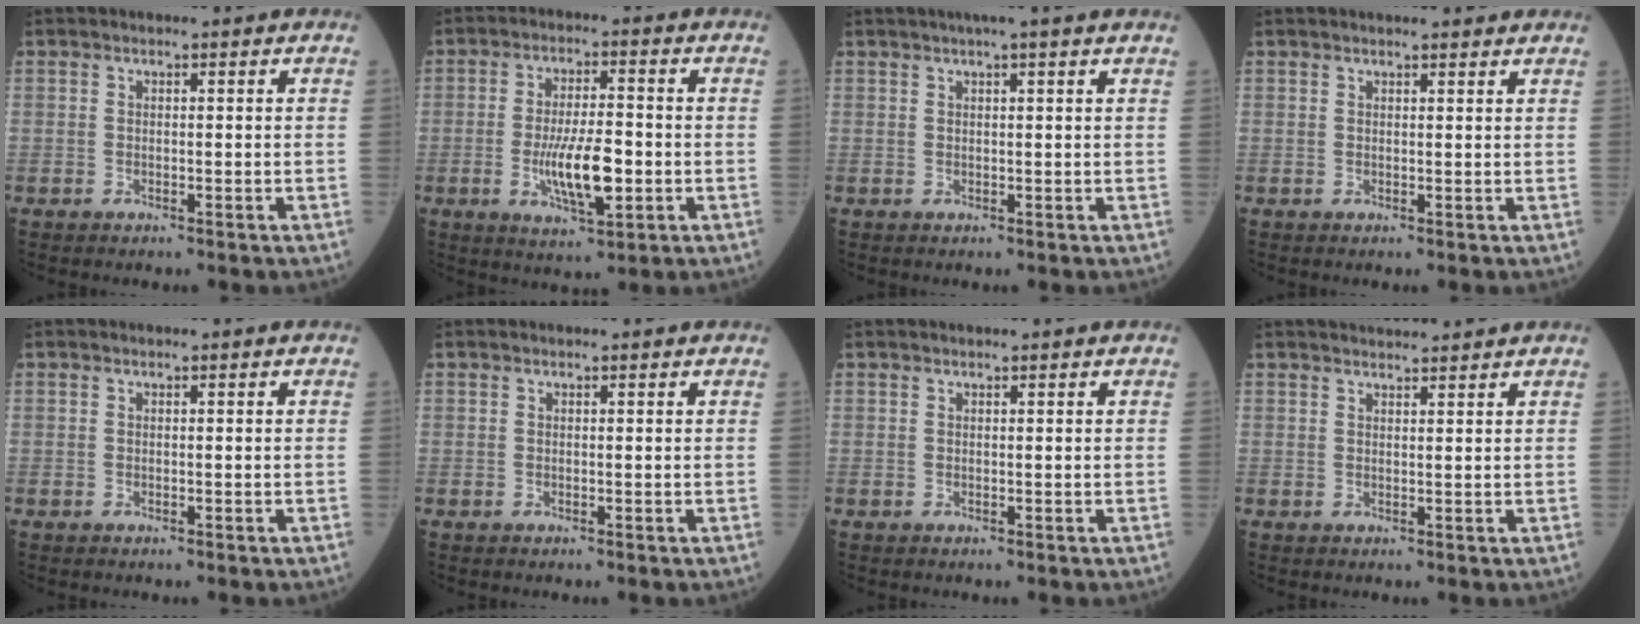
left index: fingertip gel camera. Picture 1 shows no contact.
{"total": 8.8, "force": [-2.0, 2.3, 8.3], "torque": [-0.159, -0.007, -0.033]}
{"total": 4.2, "force": [3.3, -0.7, 2.5], "torque": [-0.032, 0.021, 0.046]}
{"total": 4.1, "force": [3.8, 0.6, 1.5], "torque": [-0.019, 0.015, 0.042]}
{"total": 0.0}
{"total": 0.0}
{"total": 1.3, "force": [1.2, 0.1, 0.4], "torque": [-0.007, 0.017, 0.019]}
{"total": 4.2, "force": [4.1, -0.1, 0.8], "torque": [-0.015, 0.023, 0.059]}